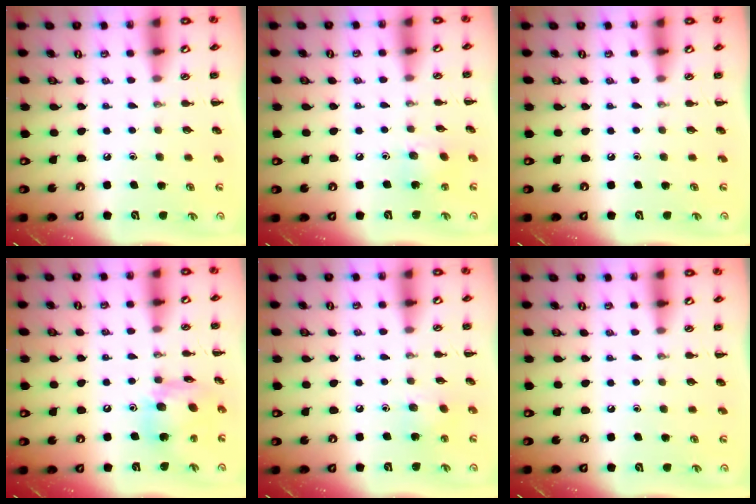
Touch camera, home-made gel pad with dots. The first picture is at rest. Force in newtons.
{"total": 5.2, "press": 5.1, "slide": 0.9}
{"total": 0.0}
{"total": 13.0, "press": 13.0, "slide": 1.4}
{"total": 5.7, "press": 5.6, "slide": 1.0}
{"total": 0.0}